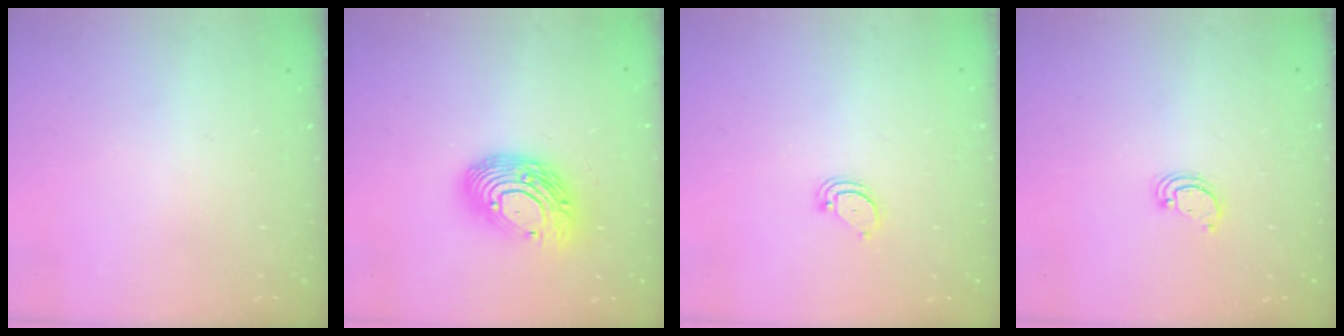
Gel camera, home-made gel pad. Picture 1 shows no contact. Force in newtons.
{"total": 16.4, "press": 16.4, "slide": 1.2}
{"total": 2.1, "press": 2.1, "slide": 0.1}
{"total": 2.6, "press": 2.6, "slide": 0.2}